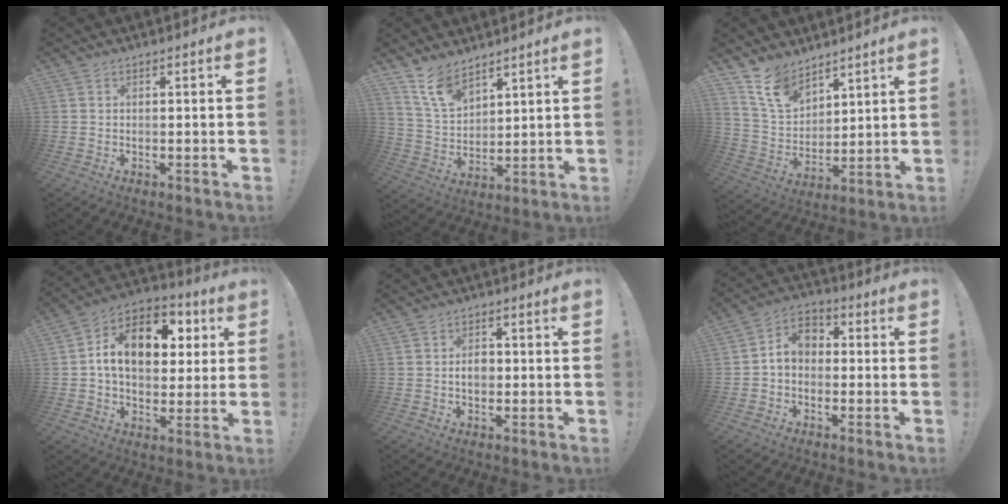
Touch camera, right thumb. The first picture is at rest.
{"total": 10.8, "force": [8.4, 5.4, 4.0], "torque": [-0.095, -0.047, 0.167]}
{"total": 12.0, "force": [9.3, 6.4, 4.0], "torque": [-0.095, -0.057, 0.183]}
{"total": 16.7, "force": [3.7, 11.8, 11.3], "torque": [-0.164, 0.002, 0.071]}
{"total": 4.1, "force": [-0.4, 2.9, 2.9], "torque": [-0.042, 0.003, -0.010]}
{"total": 7.0, "force": [-0.2, 5.6, 4.2], "torque": [-0.073, 0.019, 0.003]}